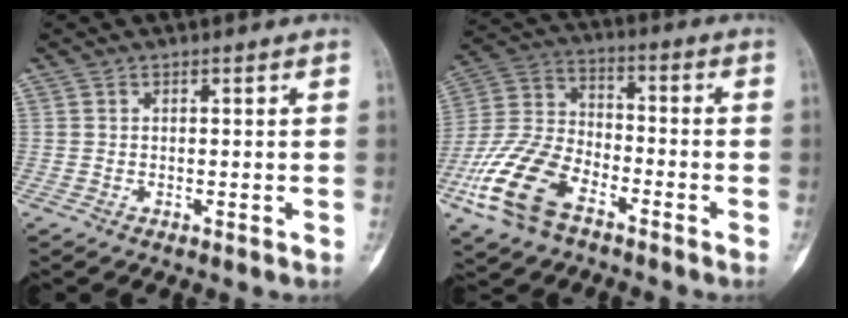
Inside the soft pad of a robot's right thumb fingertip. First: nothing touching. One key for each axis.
{"total": 16.3, "fx": -8.3, "fy": 9.0, "fz": 10.8, "tx": -0.229, "ty": 0.036, "tz": -0.168}